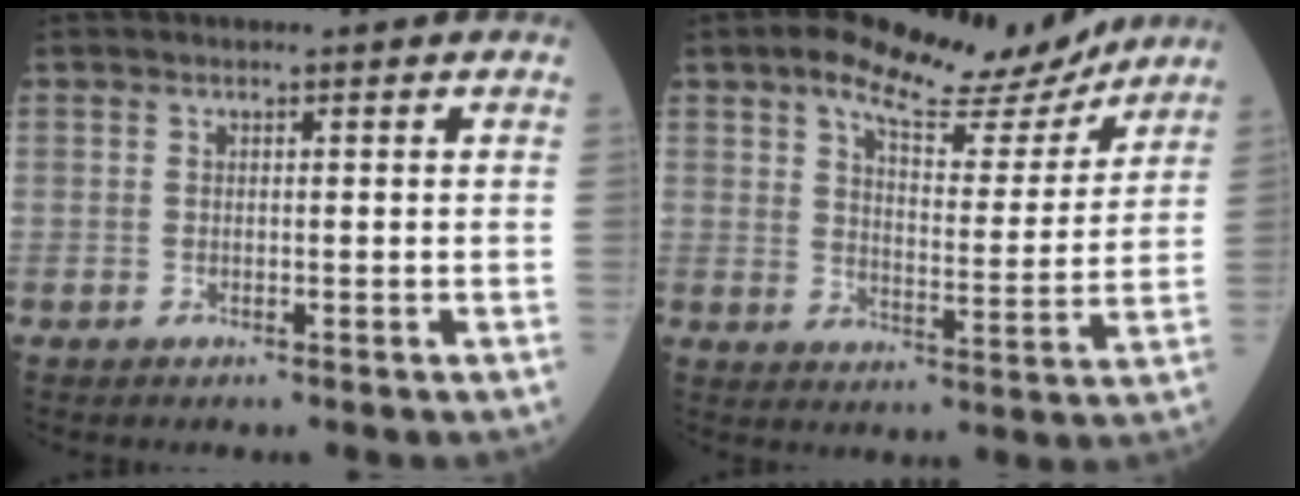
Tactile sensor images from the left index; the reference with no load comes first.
{"total": 13.6, "force": [10.8, 4.1, 7.2], "torque": [-0.111, 0.008, 0.157]}